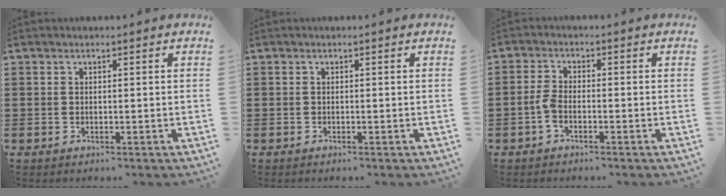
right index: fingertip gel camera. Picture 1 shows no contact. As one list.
[{"total": 0.0}, {"total": 2.8, "force": [-1.3, 1.0, 2.3], "torque": [-0.063, -0.004, -0.030]}]